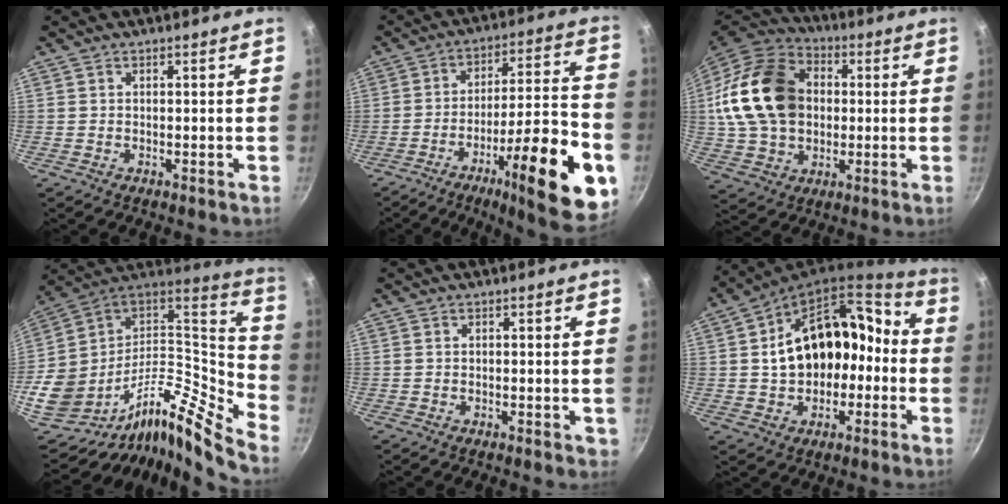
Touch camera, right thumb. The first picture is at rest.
{"total": 23.6, "force": [-9.9, 5.7, 20.6], "torque": [-0.267, 0.046, -0.147]}
{"total": 22.5, "force": [2.3, 16.8, 14.8], "torque": [-0.261, 0.028, 0.041]}
{"total": 22.1, "force": [-9.9, 11.2, 16.3], "torque": [-0.220, 0.085, -0.184]}
{"total": 1.0, "force": [-0.3, 0.6, 0.8], "torque": [-0.005, 0.002, -0.004]}
{"total": 18.5, "force": [-1.0, 13.2, 12.9], "torque": [-0.182, 0.073, -0.011]}